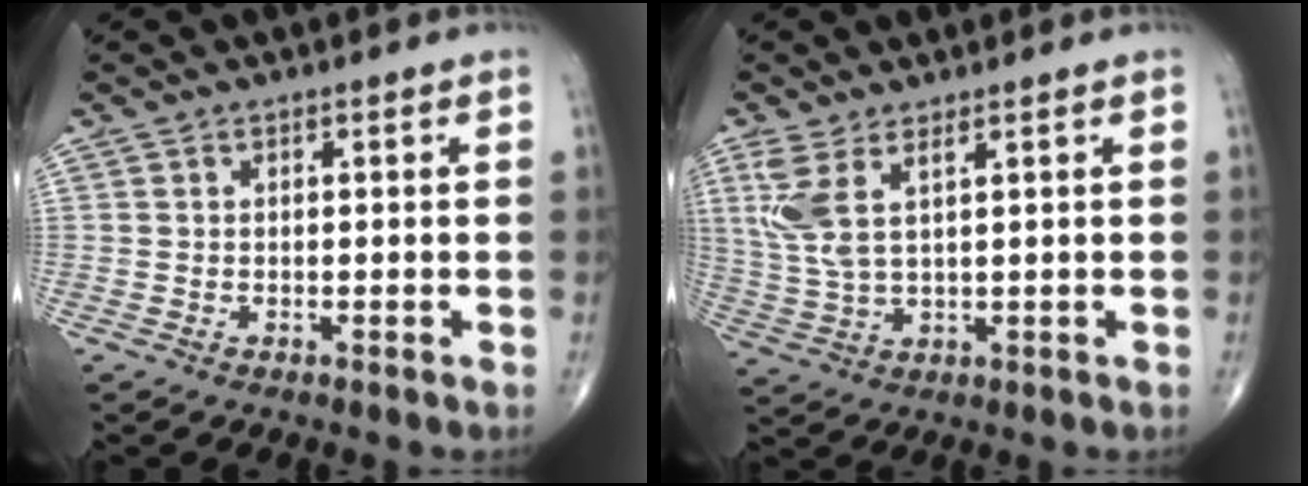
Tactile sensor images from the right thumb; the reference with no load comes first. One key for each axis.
{"total": 6.9, "fx": 3.1, "fy": 2.2, "fz": 5.8, "tx": -0.147, "ty": -0.013, "tz": 0.075}